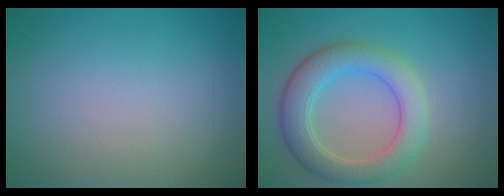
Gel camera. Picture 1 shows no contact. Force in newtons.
{"total": 5.2, "press": 5.2, "slide": 0.1}